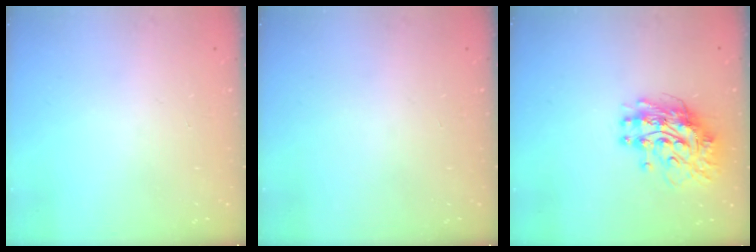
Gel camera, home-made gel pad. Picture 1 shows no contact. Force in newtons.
{"total": 0.0}
{"total": 11.1, "press": 11.1, "slide": 1.0}